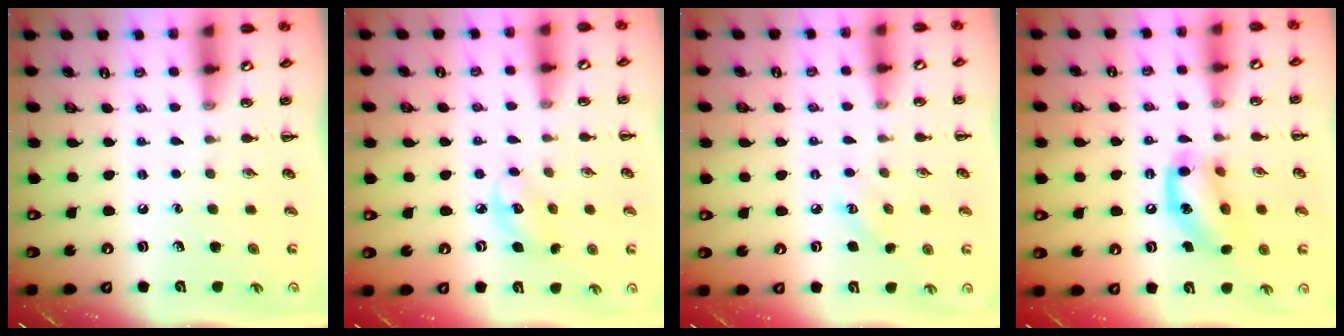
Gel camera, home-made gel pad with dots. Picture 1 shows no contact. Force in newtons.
{"total": 5.3, "press": 5.2, "slide": 0.9}
{"total": 3.4, "press": 3.3, "slide": 0.9}
{"total": 14.4, "press": 14.1, "slide": 2.5}